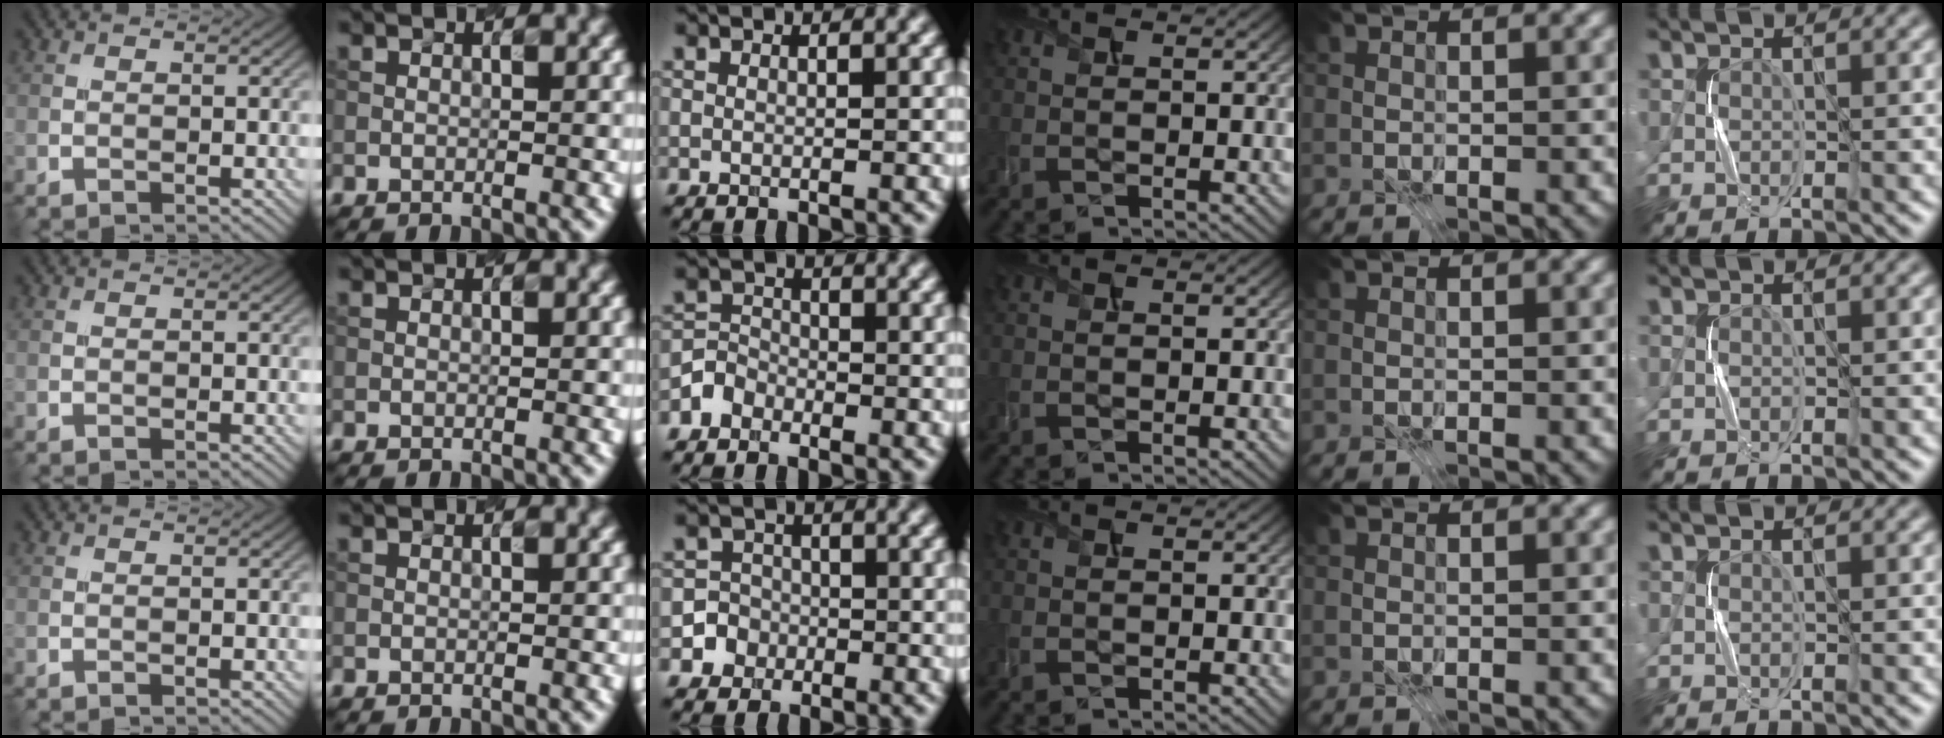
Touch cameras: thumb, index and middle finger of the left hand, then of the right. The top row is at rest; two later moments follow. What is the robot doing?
{"motion": "press", "object": "stapler"}